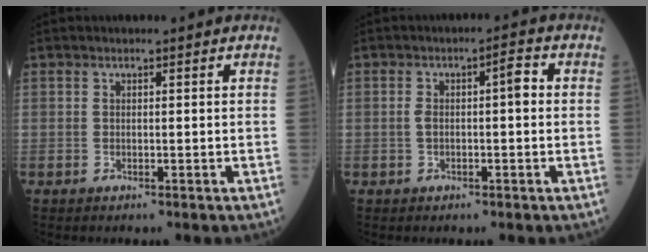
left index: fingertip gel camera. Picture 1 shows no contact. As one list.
[{"total": 3.9, "force": [-0.1, 1.0, 3.8], "torque": [-0.072, 0.018, -0.001]}]